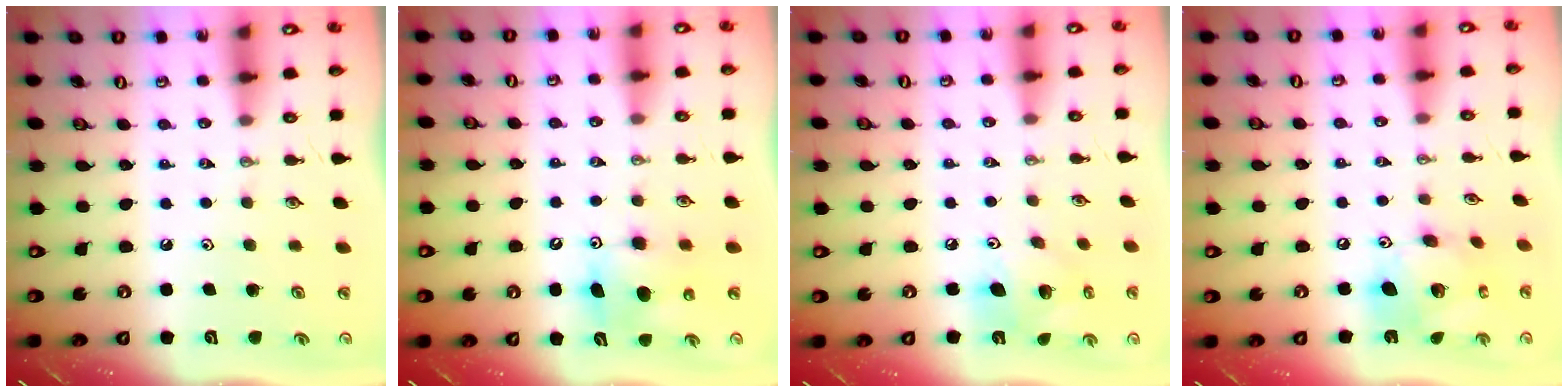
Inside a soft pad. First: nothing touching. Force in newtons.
{"total": 9.1, "press": 9.1, "slide": 0.3}
{"total": 12.2, "press": 12.0, "slide": 2.3}
{"total": 14.5, "press": 14.5, "slide": 1.3}